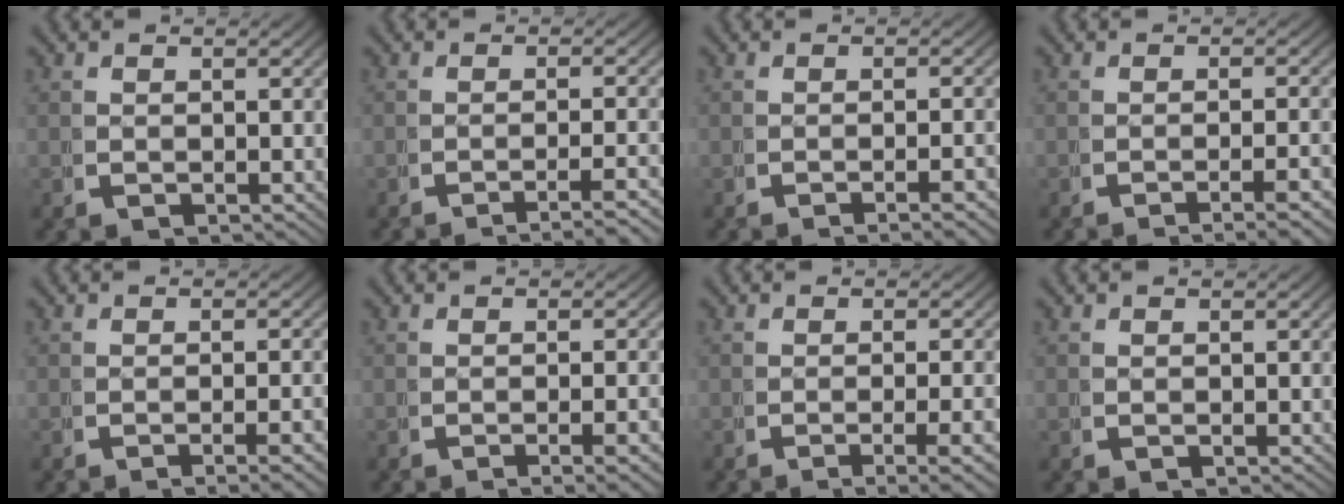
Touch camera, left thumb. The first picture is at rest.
{"total": 4.6, "force": [-3.7, 0.6, 2.7], "torque": [-0.036, -0.001, -0.058]}
{"total": 2.9, "force": [-2.2, 0.2, 1.9], "torque": [-0.025, 0.003, -0.037]}
{"total": 4.1, "force": [-3.0, 0.6, 2.8], "torque": [-0.037, -0.004, -0.047]}
{"total": 3.1, "force": [-2.0, 0.3, 2.3], "torque": [-0.032, 0.000, -0.033]}
{"total": 2.9, "force": [-1.7, 0.3, 2.3], "torque": [-0.033, 0.000, -0.028]}
{"total": 4.4, "force": [-2.6, 0.8, 3.5], "torque": [-0.052, -0.008, -0.037]}
{"total": 0.0}